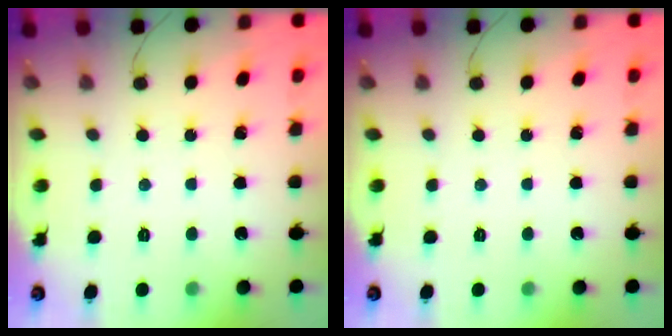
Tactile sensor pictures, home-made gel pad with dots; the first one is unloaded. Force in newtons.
{"total": 0.0}